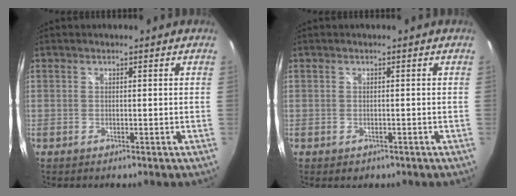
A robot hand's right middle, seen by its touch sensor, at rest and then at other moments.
{"total": 1.2, "force": [-0.5, 1.0, 0.5], "torque": [-0.009, -0.005, -0.006]}